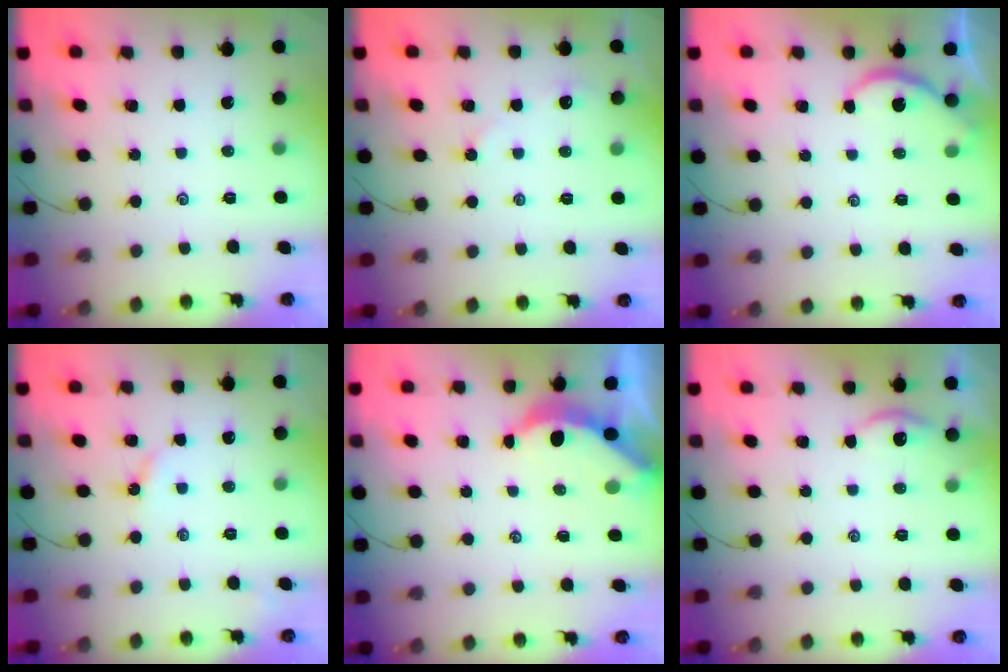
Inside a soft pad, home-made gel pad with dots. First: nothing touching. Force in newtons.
{"total": 2.9, "press": 2.8, "slide": 0.3}
{"total": 3.9, "press": 3.9, "slide": 0.3}
{"total": 2.7, "press": 2.7, "slide": 0.4}
{"total": 3.9, "press": 3.9, "slide": 0.4}
{"total": 1.9, "press": 1.9, "slide": 0.3}